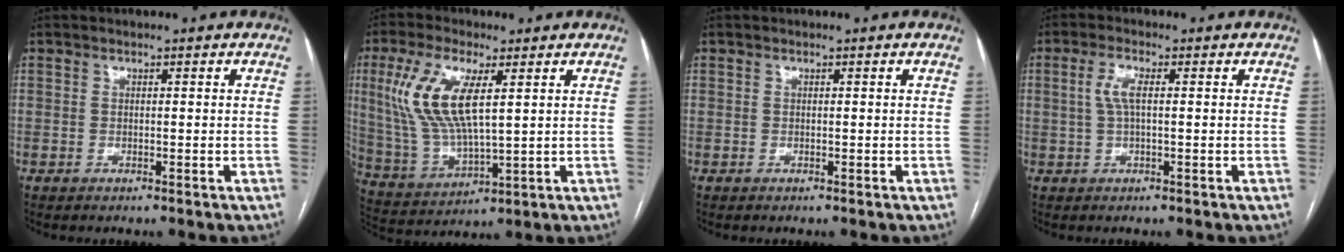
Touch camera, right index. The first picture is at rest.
{"total": 12.7, "force": [3.7, 3.9, 11.5], "torque": [-0.264, 0.002, 0.081]}
{"total": 0.0}
{"total": 3.5, "force": [0.6, 0.9, 3.3], "torque": [-0.072, 0.008, 0.012]}